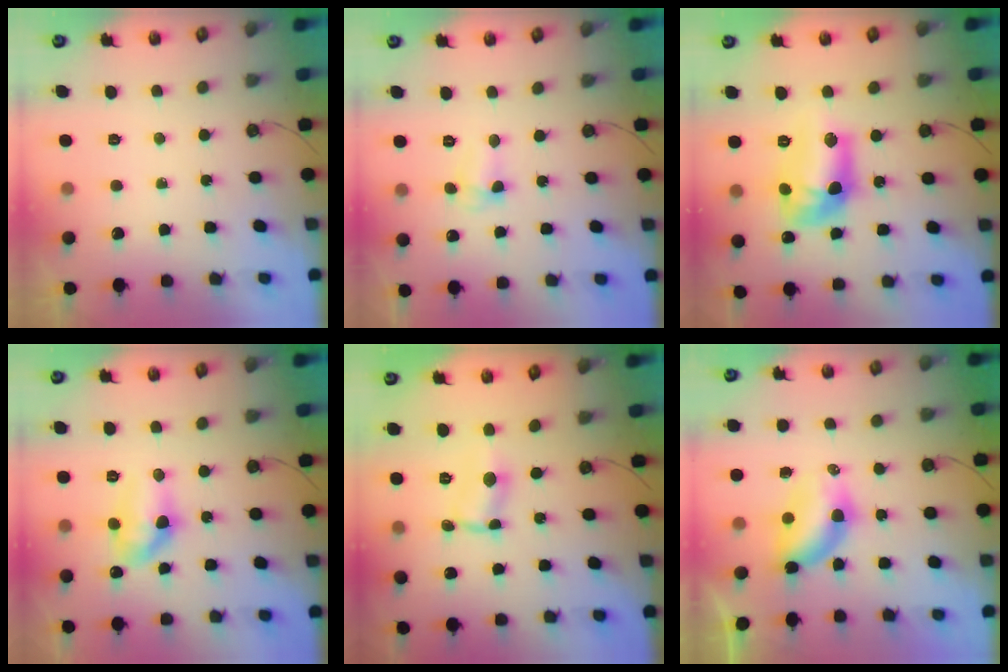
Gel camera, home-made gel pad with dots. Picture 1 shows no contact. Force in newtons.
{"total": 2.9, "press": 2.9, "slide": 0.3}
{"total": 14.0, "press": 13.9, "slide": 1.8}
{"total": 10.8, "press": 10.7, "slide": 1.1}
{"total": 1.2, "press": 1.1, "slide": 0.6}
{"total": 5.8, "press": 5.8, "slide": 0.5}